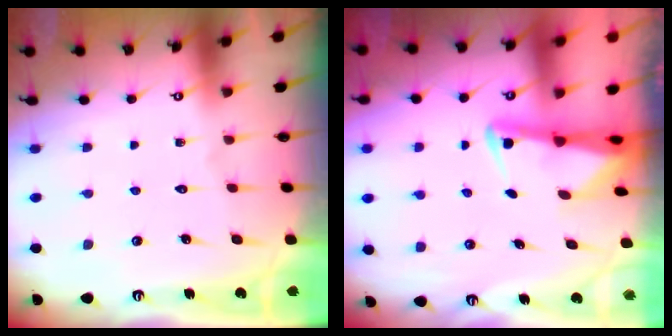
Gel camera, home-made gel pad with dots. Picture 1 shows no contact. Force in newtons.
{"total": 2.5, "press": 2.4, "slide": 0.6}